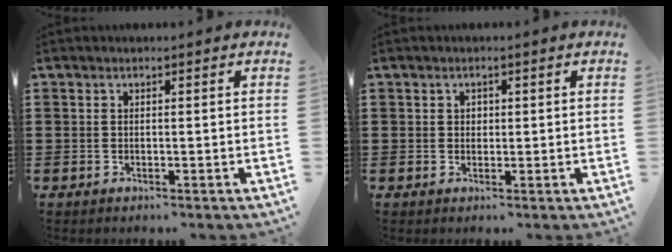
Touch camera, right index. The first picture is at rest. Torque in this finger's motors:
{"motor_torque": [-0.77, 0.78, 0.00, -0.01]}